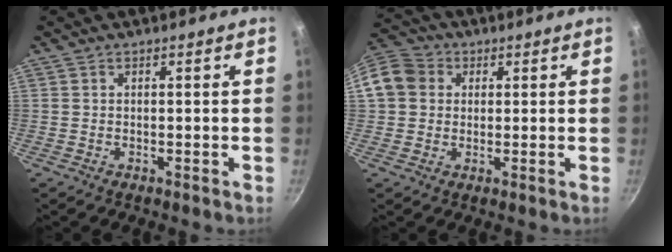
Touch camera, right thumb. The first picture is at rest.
{"total": 10.0, "force": [1.6, 8.8, 4.4], "torque": [-0.071, 0.023, 0.014]}